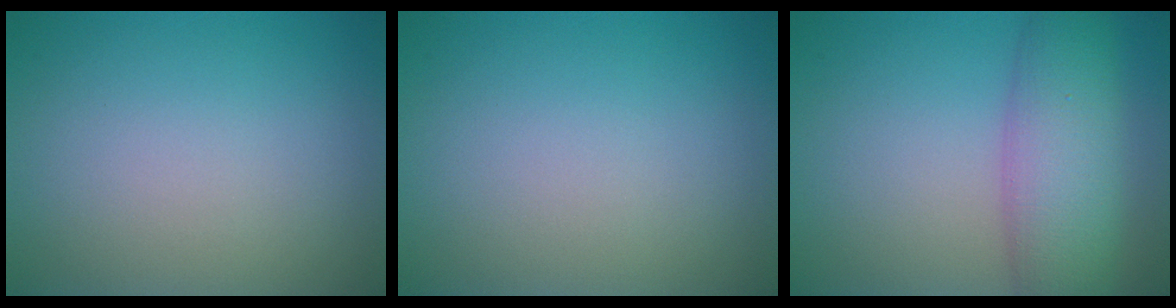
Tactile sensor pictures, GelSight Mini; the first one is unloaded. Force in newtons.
{"total": 0.0}
{"total": 7.0, "press": 7.0, "slide": 0.2}